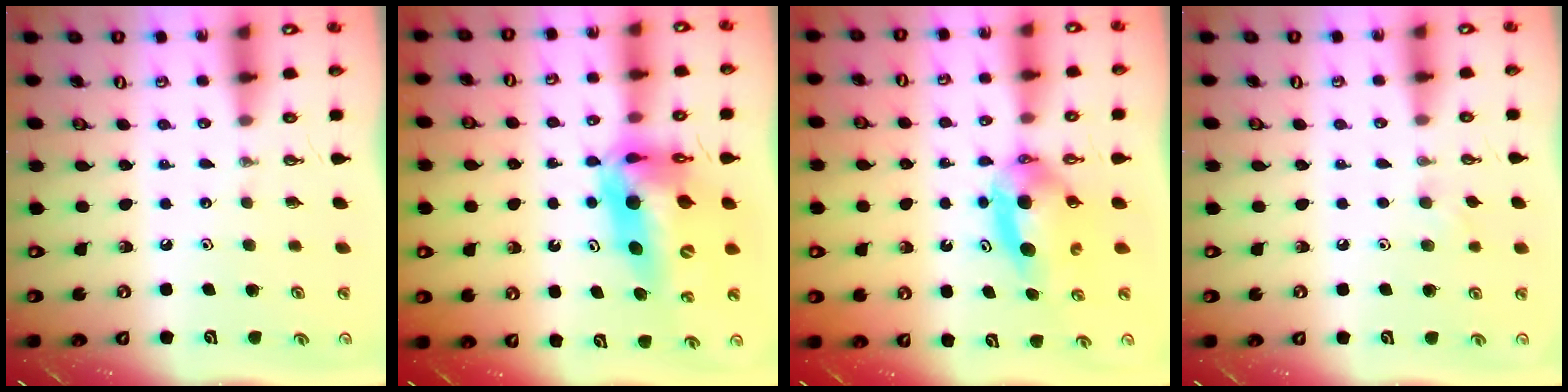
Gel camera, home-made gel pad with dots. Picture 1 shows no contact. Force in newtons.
{"total": 15.7, "press": 15.3, "slide": 3.5}
{"total": 6.6, "press": 5.6, "slide": 3.5}
{"total": 5.8, "press": 5.7, "slide": 1.2}